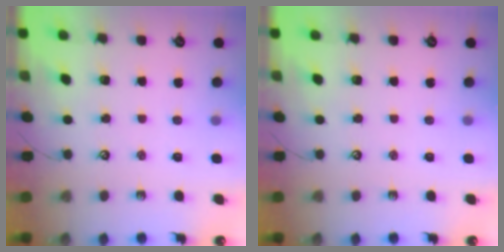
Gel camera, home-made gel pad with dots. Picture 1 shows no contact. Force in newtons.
{"total": 0.0}